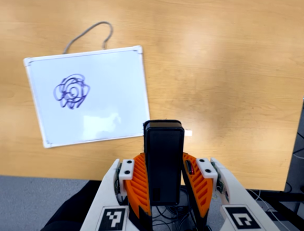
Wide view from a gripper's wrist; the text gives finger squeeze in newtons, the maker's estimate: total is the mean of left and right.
{"total": 4.1, "left": 2.7, "right": 5.5}